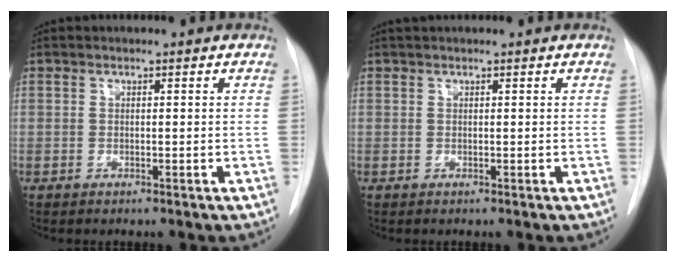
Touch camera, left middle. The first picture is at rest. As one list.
[{"total": 1.2, "force": [1.1, 0.0, 0.5], "torque": [-0.012, 0.022, 0.023]}]